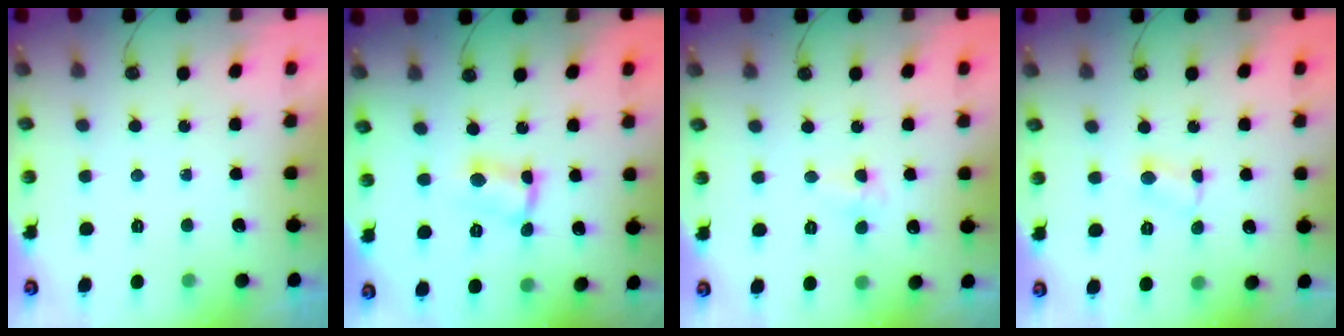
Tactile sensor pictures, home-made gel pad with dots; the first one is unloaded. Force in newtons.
{"total": 2.0, "press": 2.0, "slide": 0.6}
{"total": 2.5, "press": 2.4, "slide": 0.9}
{"total": 2.7, "press": 2.6, "slide": 0.5}